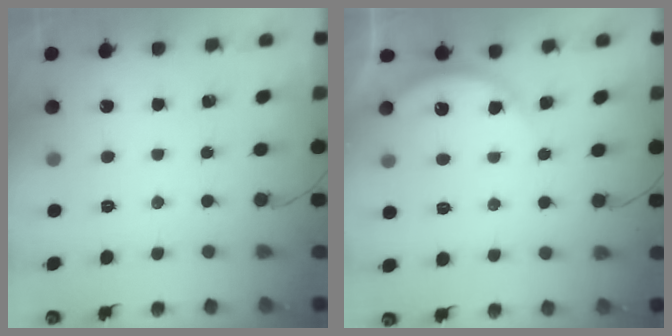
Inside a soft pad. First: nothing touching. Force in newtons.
{"total": 3.0, "press": 2.9, "slide": 0.4}